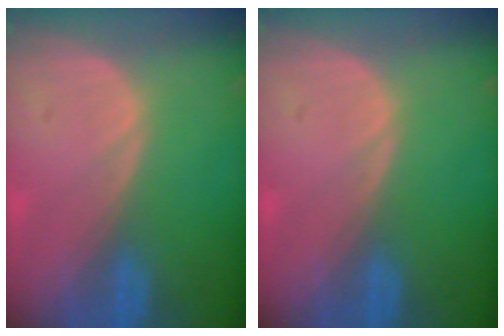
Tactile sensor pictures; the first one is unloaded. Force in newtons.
{"total": 0.0}